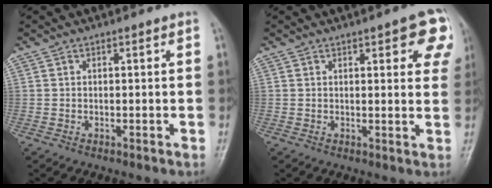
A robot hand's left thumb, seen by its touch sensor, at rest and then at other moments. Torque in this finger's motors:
{"motor_torque": [0.06, 0.20, 0.17, 0.08, 0.05]}